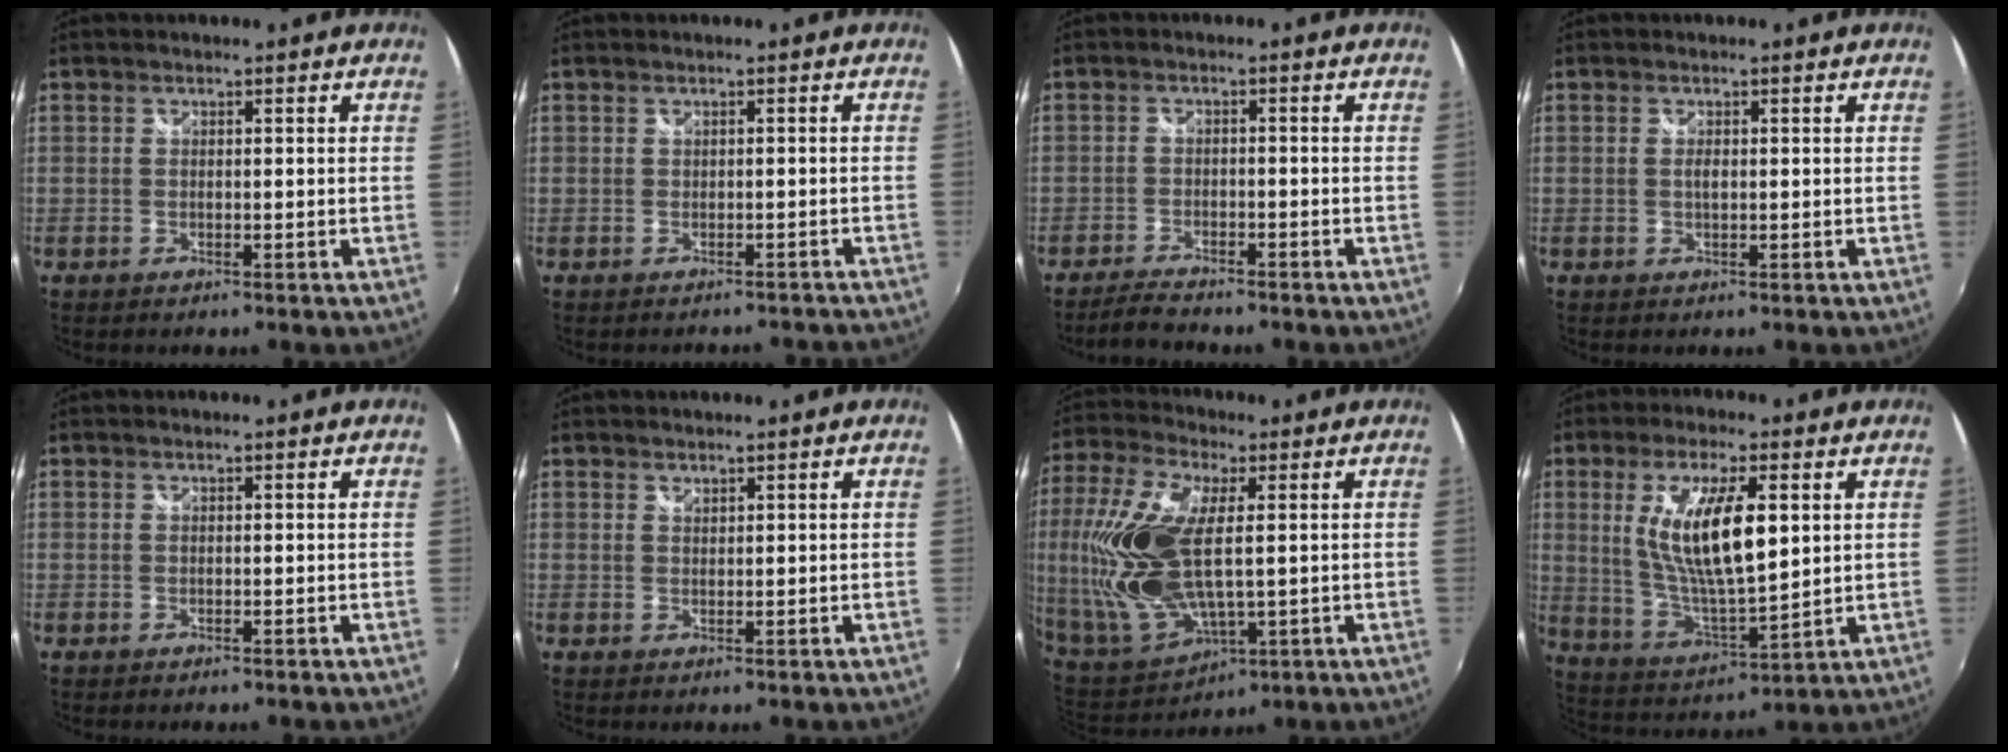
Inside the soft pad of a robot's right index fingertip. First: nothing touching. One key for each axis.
{"total": 4.9, "fx": -4.3, "fy": 2.1, "fz": 0.9, "tx": -0.003, "ty": 0.008, "tz": -0.042}
{"total": 4.9, "fx": -4.5, "fy": 1.0, "fz": 1.8, "tx": -0.053, "ty": -0.007, "tz": -0.079}
{"total": 1.1, "fx": 0.1, "fy": 0.4, "fz": 1.0, "tx": -0.018, "ty": -0.001, "tz": -0.001}
{"total": 0.0}
{"total": 0.8, "fx": 0.8, "fy": 0.3, "fz": 0.1, "tx": 0.000, "ty": 0.001, "tz": 0.015}
{"total": 20.5, "fx": 1.9, "fy": 9.4, "fz": 18.1, "tx": -0.390, "ty": -0.004, "tz": 0.050}
{"total": 14.9, "fx": 3.5, "fy": 4.4, "fz": 13.9, "tx": -0.261, "ty": -0.007, "tz": 0.076}